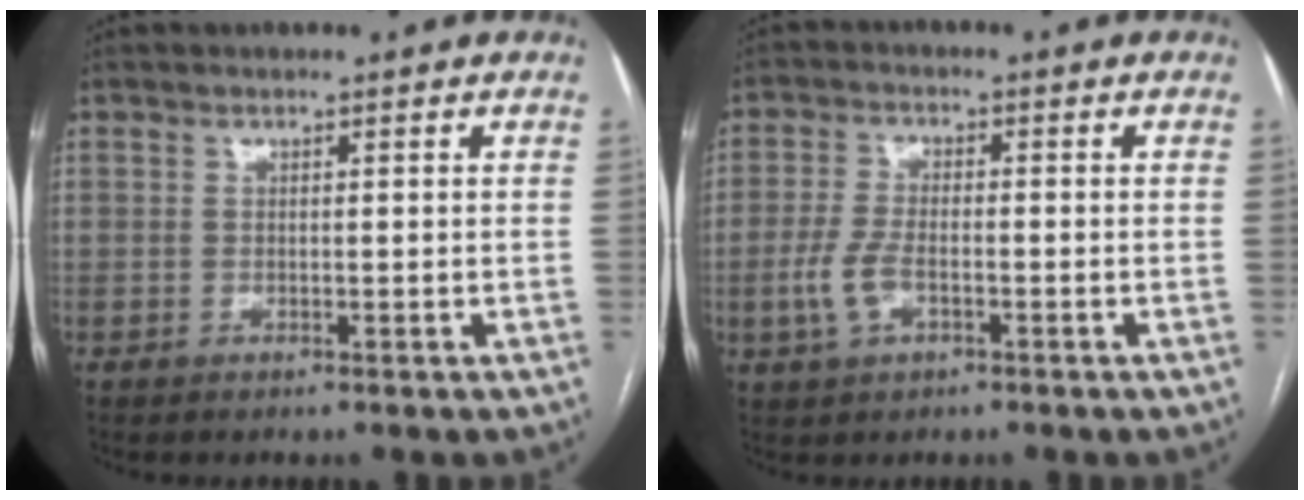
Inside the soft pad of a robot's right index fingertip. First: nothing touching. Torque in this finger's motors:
{"motor_torque": [0.67, -0.12, 0.48, 0.12]}